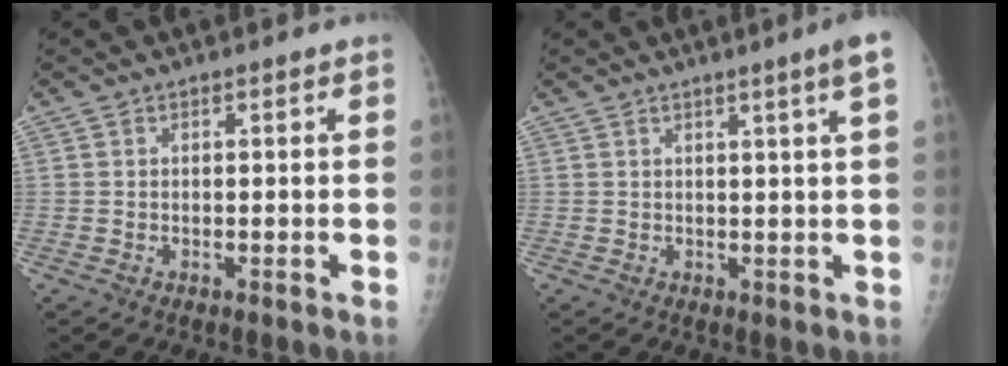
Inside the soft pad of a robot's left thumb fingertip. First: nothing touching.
{"total": 4.3, "force": [2.0, -1.1, 3.6], "torque": [-0.053, -0.010, 0.031]}